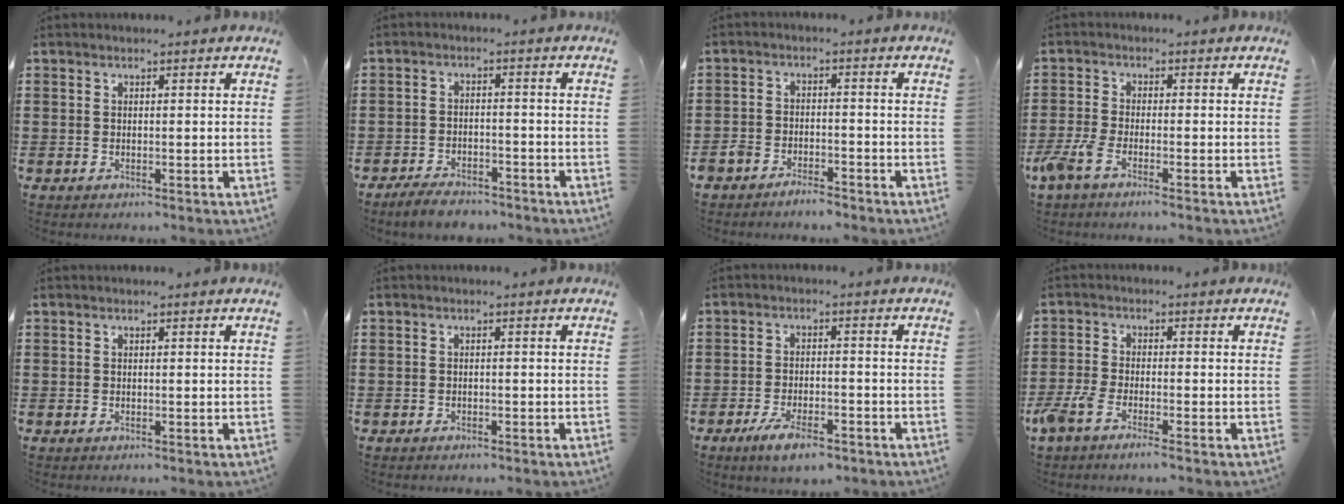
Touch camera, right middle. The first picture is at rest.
{"total": 3.7, "force": [-3.5, 0.8, 1.0], "torque": [-0.018, 0.009, -0.070]}
{"total": 3.4, "force": [-3.2, 0.9, 0.3], "torque": [-0.019, 0.004, -0.069]}
{"total": 3.6, "force": [-2.3, 0.7, 2.6], "torque": [-0.078, -0.011, -0.051]}
{"total": 0.0}
{"total": 0.6, "force": [-0.6, 0.3, 0.1], "torque": [-0.003, 0.001, -0.013]}
{"total": 5.1, "force": [-3.6, 1.5, 3.4], "torque": [-0.068, 0.003, -0.067]}
{"total": 3.6, "force": [-2.7, 0.5, 2.4], "torque": [-0.074, -0.012, -0.060]}